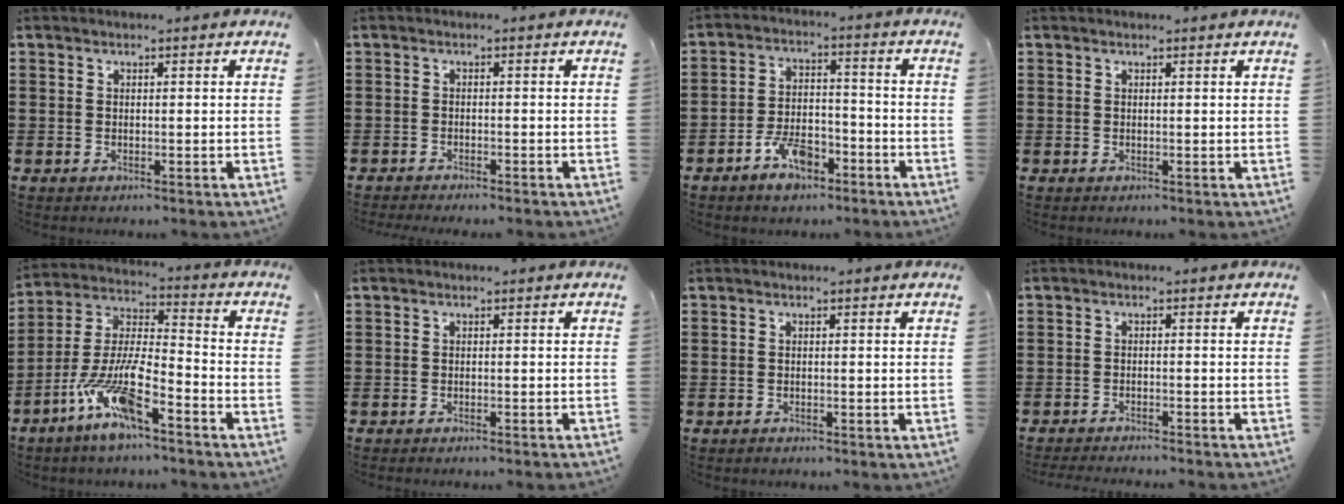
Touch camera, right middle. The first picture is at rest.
{"total": 1.1, "force": [-1.1, 0.0, 0.1], "torque": [-0.004, 0.000, -0.021]}
{"total": 6.2, "force": [-4.4, 2.8, 3.5], "torque": [-0.067, 0.015, -0.083]}
{"total": 0.0}
{"total": 11.4, "force": [-7.6, 2.0, 8.3], "torque": [-0.184, -0.006, -0.151]}
{"total": 0.6, "force": [-0.6, -0.2, 0.2], "torque": [-0.004, -0.001, -0.012]}
{"total": 0.5, "force": [-0.5, 0.3, -0.1], "torque": [0.001, 0.004, -0.012]}
{"total": 1.8, "force": [-1.7, -0.3, 0.3], "torque": [-0.004, 0.002, -0.035]}